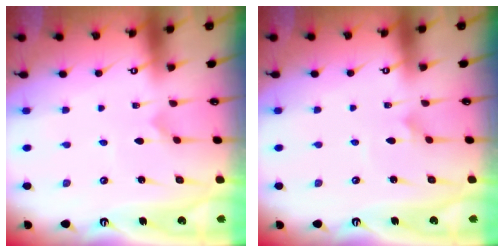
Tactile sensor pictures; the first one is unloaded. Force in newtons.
{"total": 3.0, "press": 3.0, "slide": 0.2}